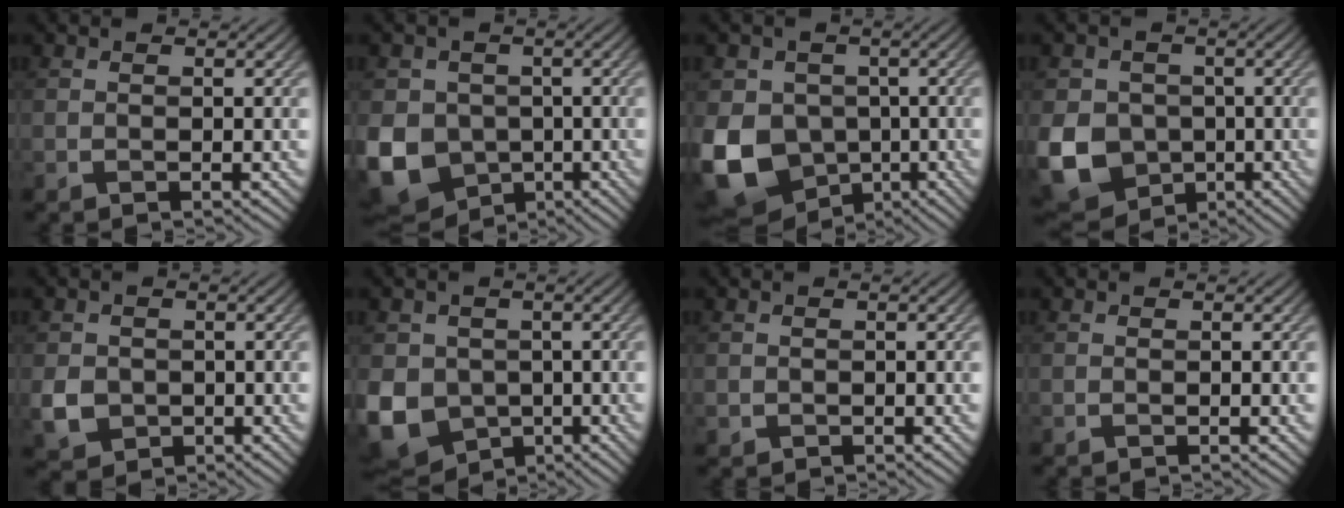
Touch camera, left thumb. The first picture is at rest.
{"total": 11.5, "force": [-2.6, 9.8, 5.4], "torque": [-0.155, -0.041, -0.060]}
{"total": 14.9, "force": [-4.0, 12.3, 7.3], "torque": [-0.191, -0.038, -0.092]}
{"total": 11.4, "force": [-2.6, 10.0, 5.0], "torque": [-0.143, -0.042, -0.067]}
{"total": 4.2, "force": [-0.6, 3.7, 1.8], "torque": [-0.048, -0.010, -0.015]}
{"total": 10.3, "force": [-2.0, 8.7, 5.1], "torque": [-0.149, -0.036, -0.041]}
{"total": 0.7, "force": [0.0, 0.7, 0.1], "torque": [-0.003, -0.006, -0.001]}
{"total": 0.0}